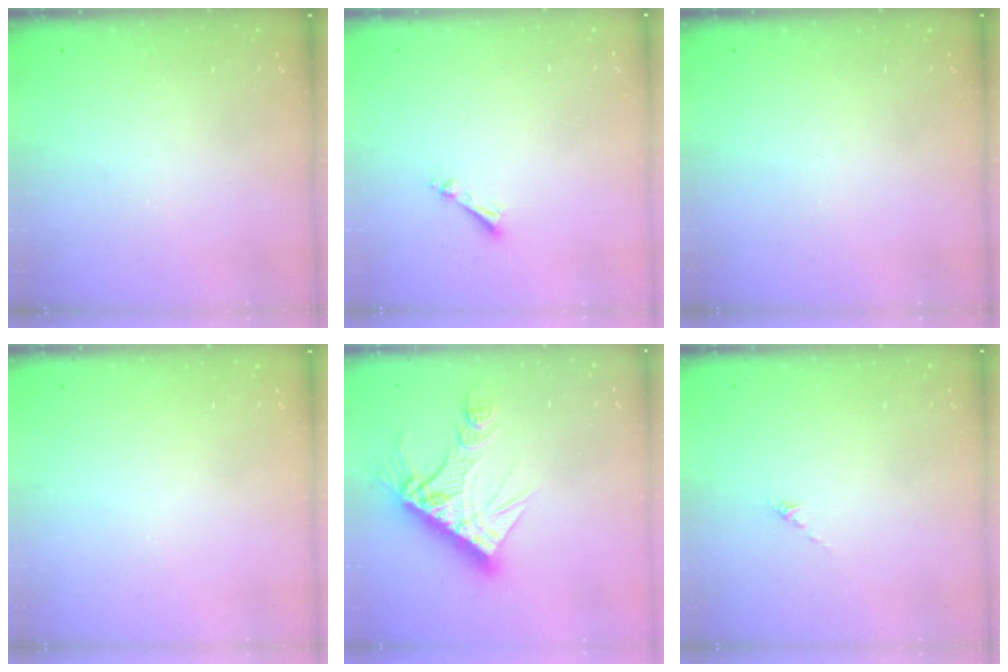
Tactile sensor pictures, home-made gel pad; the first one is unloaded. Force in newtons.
{"total": 3.2, "press": 3.2, "slide": 0.3}
{"total": 0.0}
{"total": 0.0}
{"total": 14.2, "press": 14.2, "slide": 1.2}
{"total": 0.0}